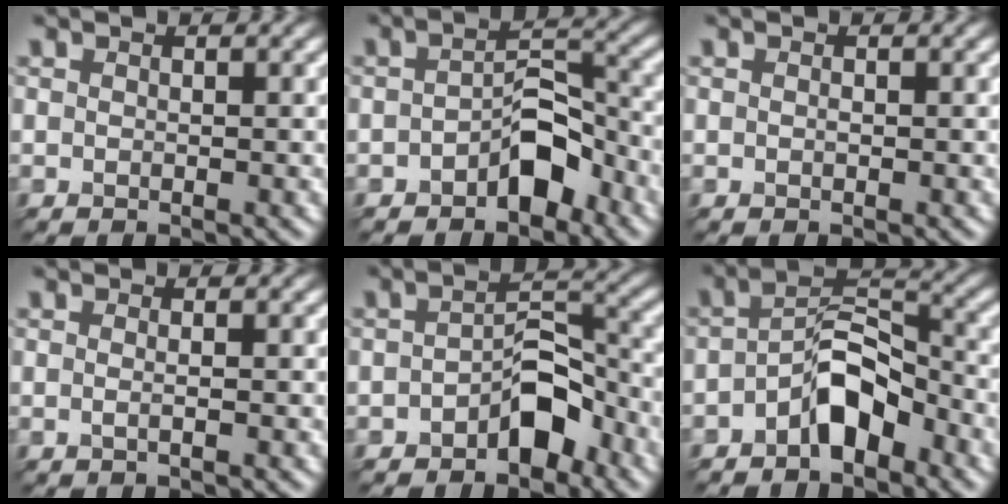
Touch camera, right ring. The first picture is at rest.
{"total": 3.6, "force": [-2.7, 1.2, 2.1], "torque": [-0.036, 0.023, -0.036]}
{"total": 0.6, "force": [-0.2, -0.5, -0.3], "torque": [-0.005, 0.003, 0.011]}
{"total": 1.1, "force": [0.4, 0.5, 0.9], "torque": [0.002, 0.004, -0.007]}
{"total": 3.8, "force": [-2.8, 1.3, 2.2], "torque": [-0.038, 0.022, -0.038]}
{"total": 4.4, "force": [-3.2, 1.4, 2.8], "torque": [-0.058, 0.019, -0.051]}